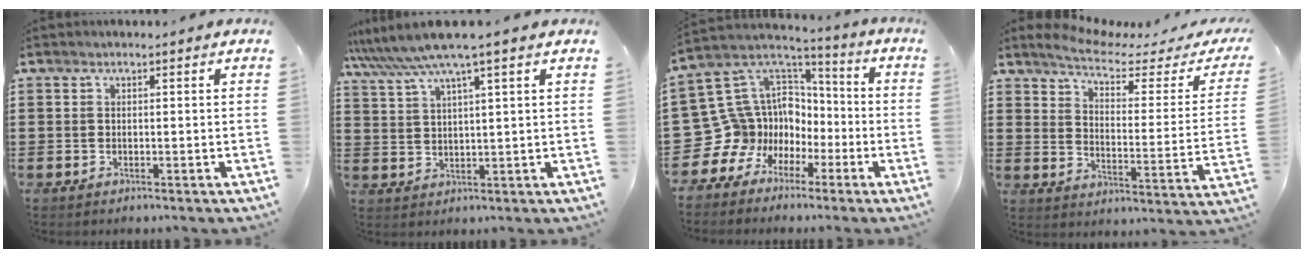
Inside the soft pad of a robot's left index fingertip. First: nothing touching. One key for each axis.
{"total": 6.2, "fx": 4.6, "fy": -0.2, "fz": 4.1, "tx": -0.095, "ty": -0.014, "tz": 0.080}
{"total": 11.9, "fx": -2.4, "fy": 11.3, "fz": 2.6, "tx": -0.121, "ty": -0.030, "tz": -0.020}
{"total": 4.8, "fx": 3.8, "fy": 0.9, "fz": 2.7, "tx": -0.068, "ty": -0.026, "tz": 0.056}